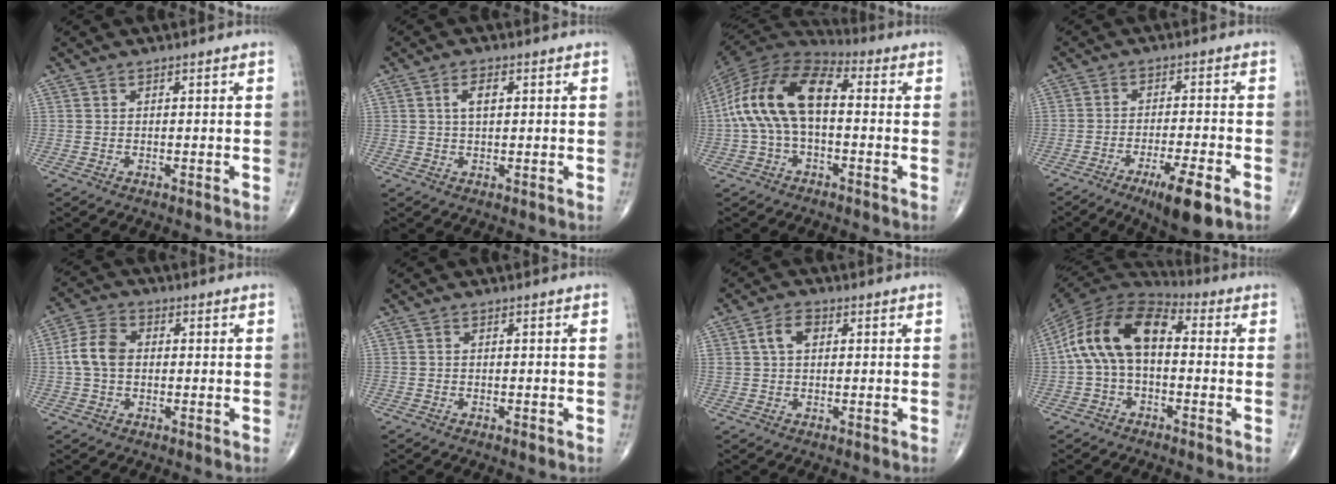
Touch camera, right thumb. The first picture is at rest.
{"total": 3.4, "force": [0.9, 1.8, 2.8], "torque": [-0.049, 0.003, 0.016]}
{"total": 16.4, "force": [0.3, 8.8, 13.8], "torque": [-0.264, 0.040, -0.007]}
{"total": 9.6, "force": [-5.2, 1.7, 7.8], "torque": [-0.130, 0.007, -0.080]}
{"total": 6.9, "force": [0.0, 4.8, 4.9], "torque": [-0.098, 0.019, -0.007]}
{"total": 0.8, "force": [-0.5, 0.2, 0.6], "torque": [-0.010, -0.002, -0.011]}
{"total": 4.5, "force": [1.2, 2.9, 3.2], "torque": [-0.058, 0.010, 0.021]}
{"total": 14.8, "force": [0.5, 8.7, 11.9], "torque": [-0.213, 0.042, -0.005]}